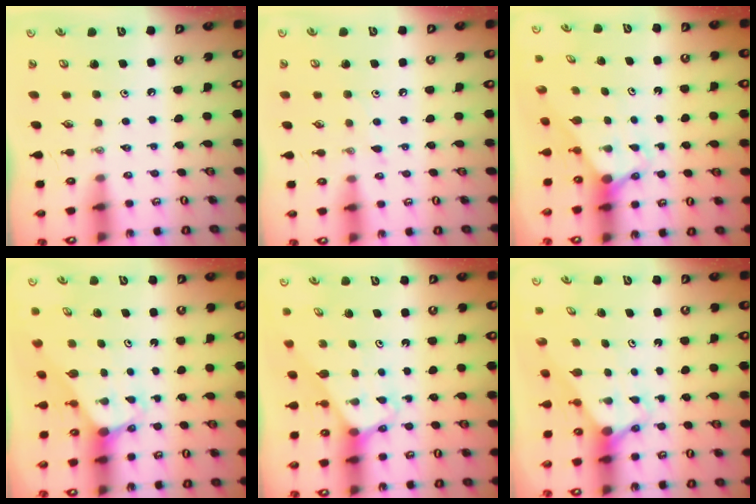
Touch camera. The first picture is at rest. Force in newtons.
{"total": 4.7, "press": 4.7, "slide": 0.6}
{"total": 2.7, "press": 2.7, "slide": 0.0}
{"total": 3.1, "press": 3.1, "slide": 0.0}
{"total": 3.1, "press": 3.1, "slide": 0.2}
{"total": 2.6, "press": 2.6, "slide": 0.0}